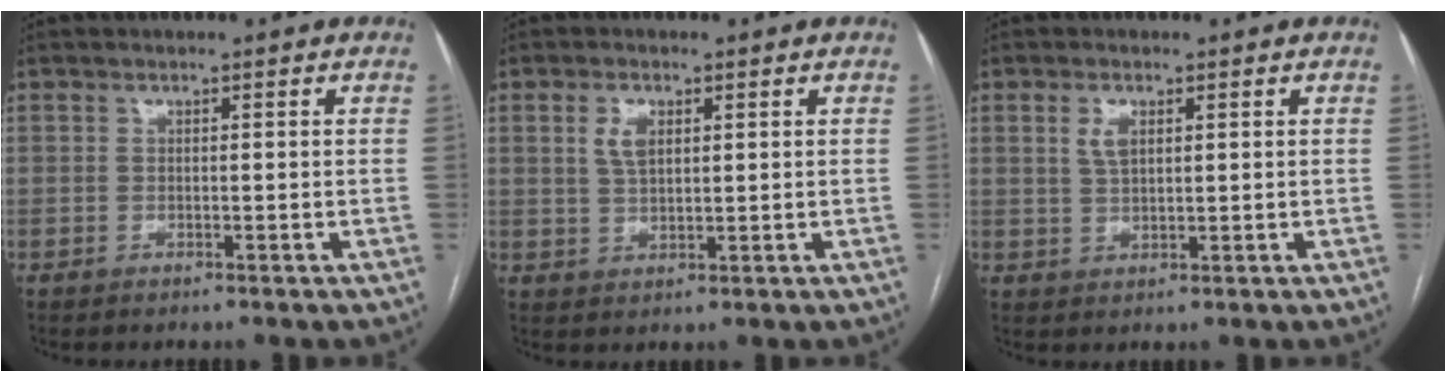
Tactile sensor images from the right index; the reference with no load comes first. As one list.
[{"total": 3.6, "force": [1.3, 1.8, 2.8], "torque": [-0.058, 0.005, 0.028]}, {"total": 2.9, "force": [1.2, 1.3, 2.3], "torque": [-0.048, 0.003, 0.025]}]